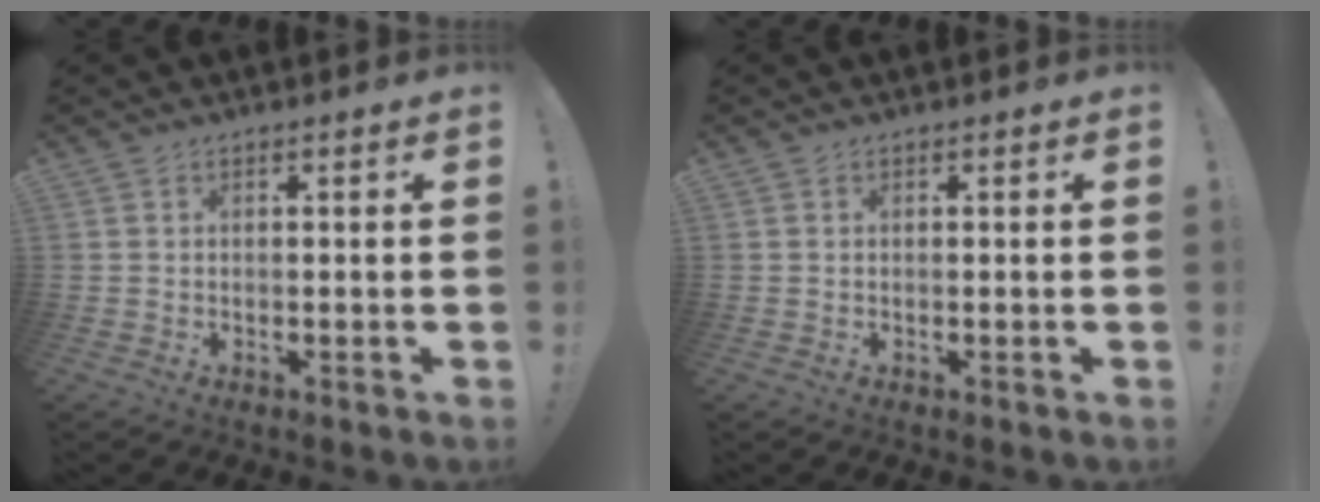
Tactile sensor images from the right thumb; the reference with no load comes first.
{"total": 0.0}